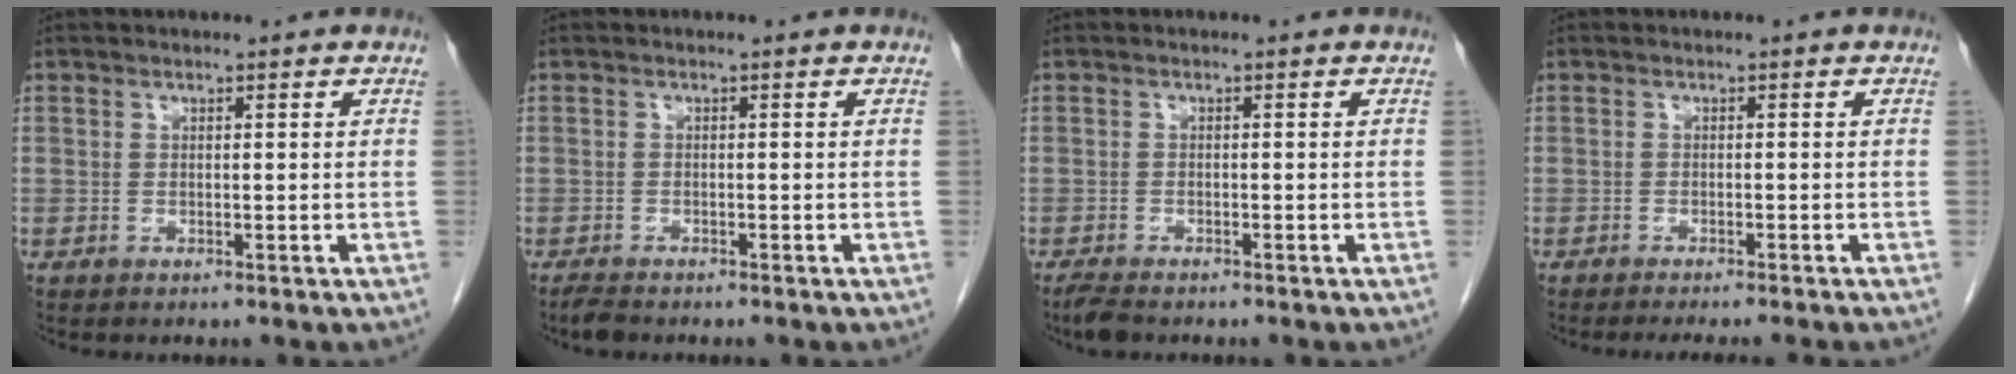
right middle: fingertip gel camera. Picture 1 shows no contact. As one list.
[{"total": 1.8, "force": [-1.5, 0.4, 0.8], "torque": [-0.023, -0.005, -0.026]}, {"total": 2.6, "force": [-2.2, 0.6, 1.4], "torque": [-0.032, -0.008, -0.036]}, {"total": 5.6, "force": [-5.1, 0.4, 2.3], "torque": [-0.019, -0.010, -0.065]}]